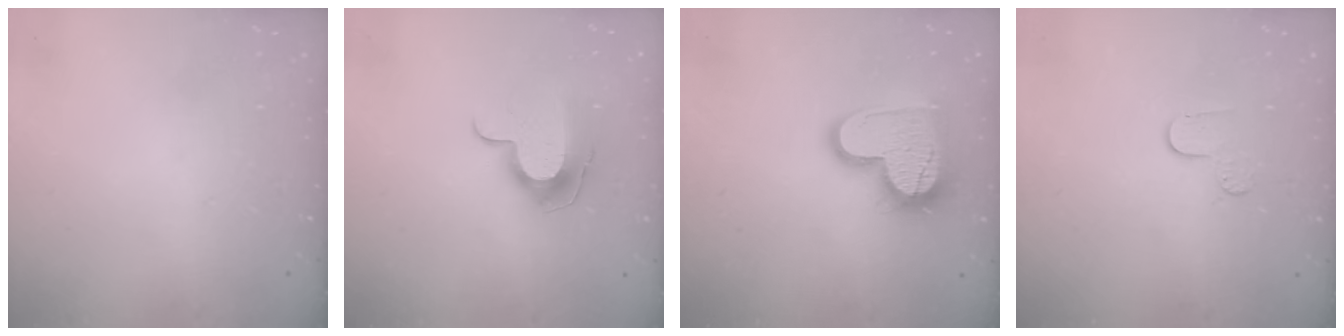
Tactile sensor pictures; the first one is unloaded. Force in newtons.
{"total": 10.3, "press": 10.3, "slide": 0.3}
{"total": 16.6, "press": 16.5, "slide": 1.6}
{"total": 3.8, "press": 3.8, "slide": 0.3}